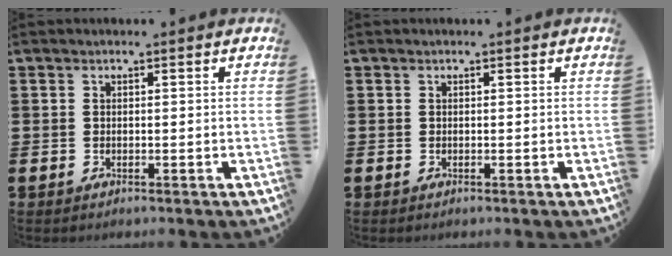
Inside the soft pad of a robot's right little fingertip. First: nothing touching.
{"total": 0.0}